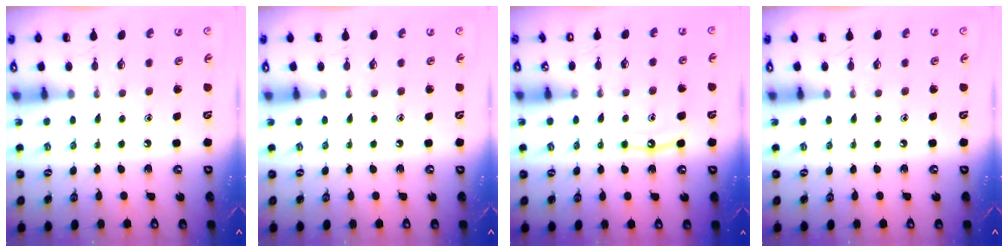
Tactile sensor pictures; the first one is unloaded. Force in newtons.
{"total": 0.0}
{"total": 9.2, "press": 9.2, "slide": 0.8}
{"total": 0.0}